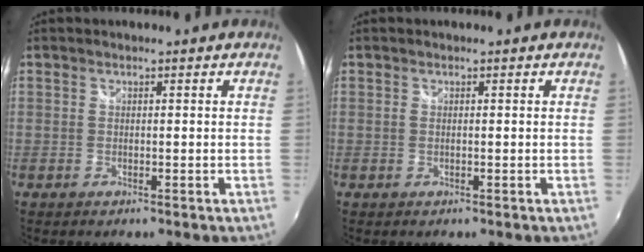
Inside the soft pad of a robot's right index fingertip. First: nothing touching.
{"total": 0.0}